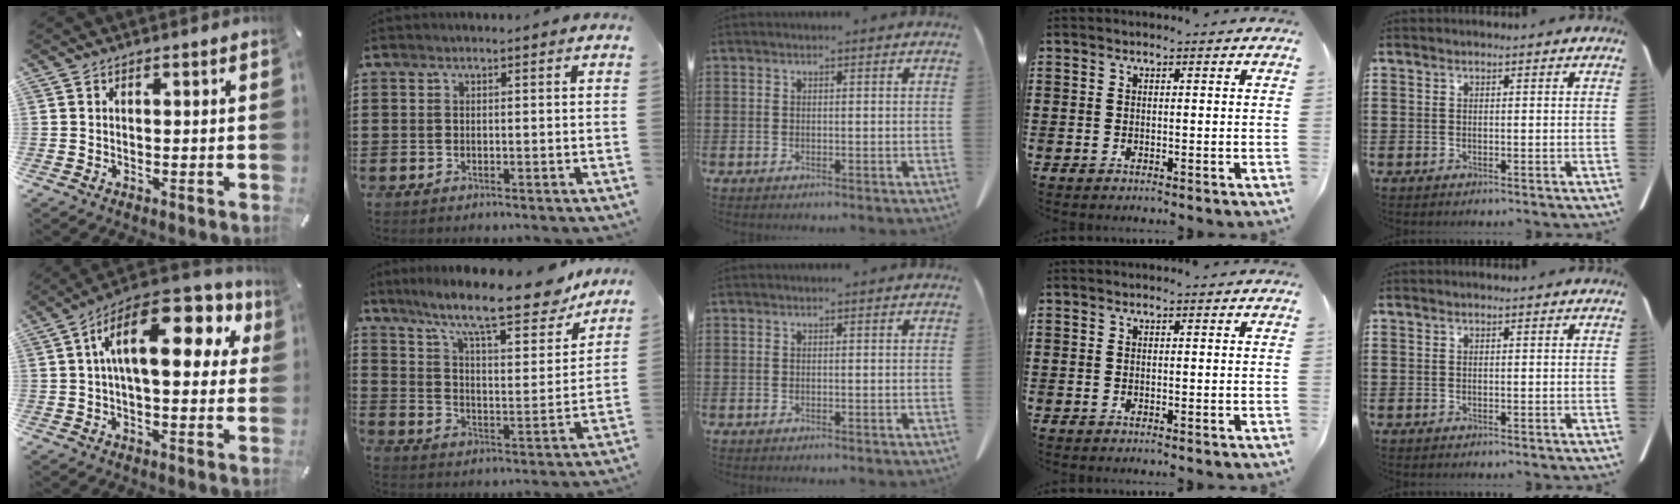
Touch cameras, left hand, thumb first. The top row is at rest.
{"thumb": {"total": 18.6, "force": [6.0, 8.5, 15.4], "torque": [-0.256, -0.026, 0.097]}, "index": {"total": 13.3, "force": [11.1, 1.7, 7.1], "torque": [-0.151, -0.060, 0.186]}}